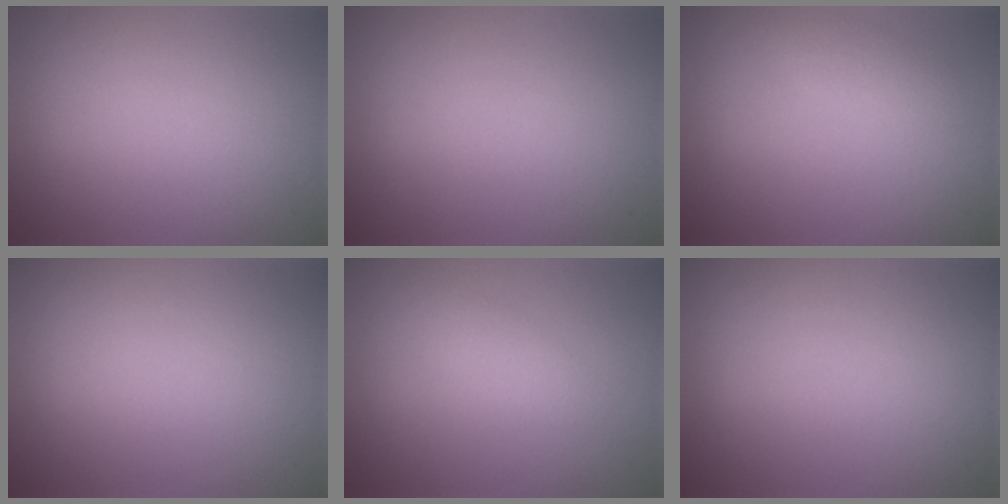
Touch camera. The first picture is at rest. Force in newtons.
{"total": 0.0}
{"total": 1.4, "press": 1.4, "slide": 0.1}
{"total": 0.0}
{"total": 1.2, "press": 1.2, "slide": 0.1}
{"total": 0.0}